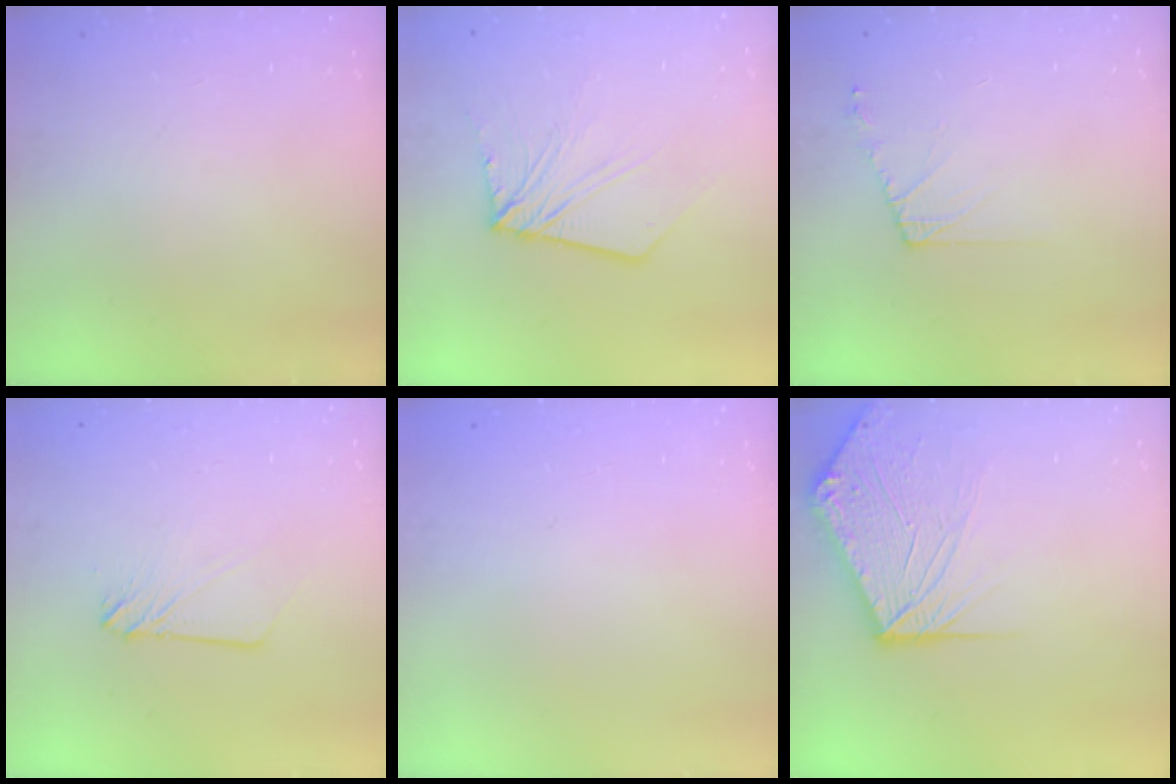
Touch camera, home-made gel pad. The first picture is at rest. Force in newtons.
{"total": 8.6, "press": 8.5, "slide": 1.0}
{"total": 6.5, "press": 6.4, "slide": 1.1}
{"total": 4.1, "press": 4.1, "slide": 0.4}
{"total": 0.7, "press": 0.3, "slide": 0.7}
{"total": 11.6, "press": 11.4, "slide": 1.7}